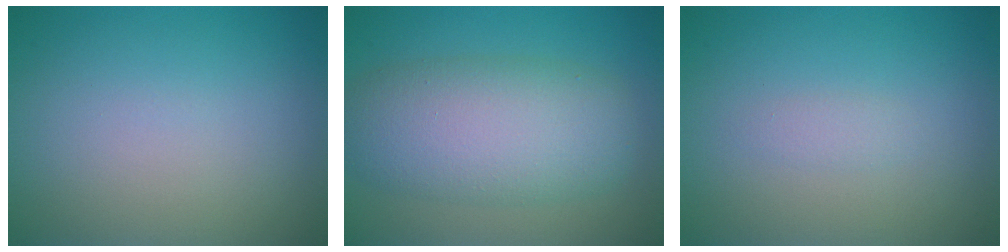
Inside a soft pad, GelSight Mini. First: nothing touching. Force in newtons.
{"total": 7.8, "press": 7.8, "slide": 0.4}
{"total": 0.9, "press": 0.9, "slide": 0.0}